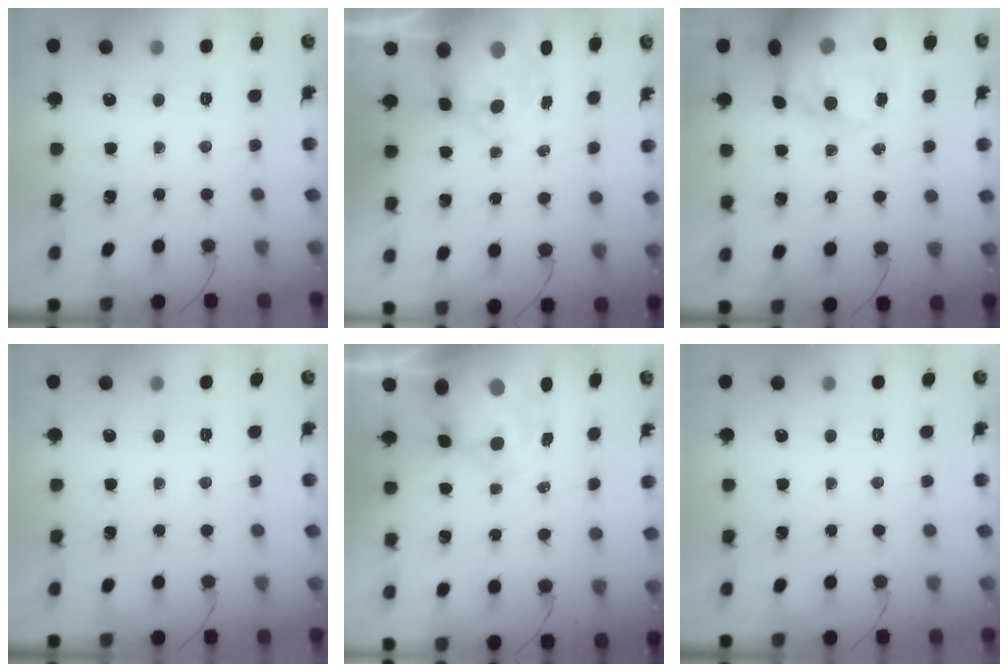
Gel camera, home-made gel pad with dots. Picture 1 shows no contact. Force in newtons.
{"total": 9.2, "press": 9.0, "slide": 1.6}
{"total": 19.5, "press": 19.0, "slide": 4.4}
{"total": 0.0}
{"total": 7.7, "press": 7.4, "slide": 2.1}
{"total": 0.0}